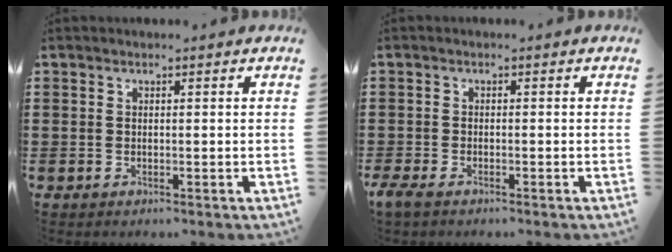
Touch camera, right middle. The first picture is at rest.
{"total": 1.8, "force": [-1.4, 0.6, 1.0], "torque": [-0.042, -0.006, -0.035]}